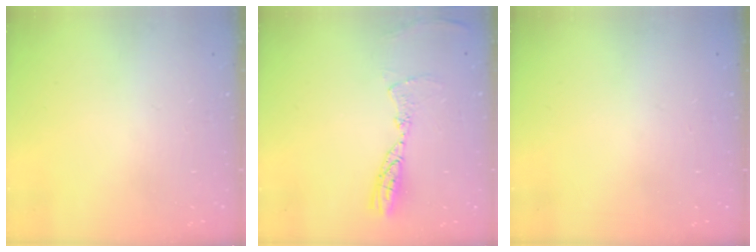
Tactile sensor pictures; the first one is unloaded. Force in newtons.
{"total": 9.3, "press": 9.3, "slide": 0.9}
{"total": 0.0}